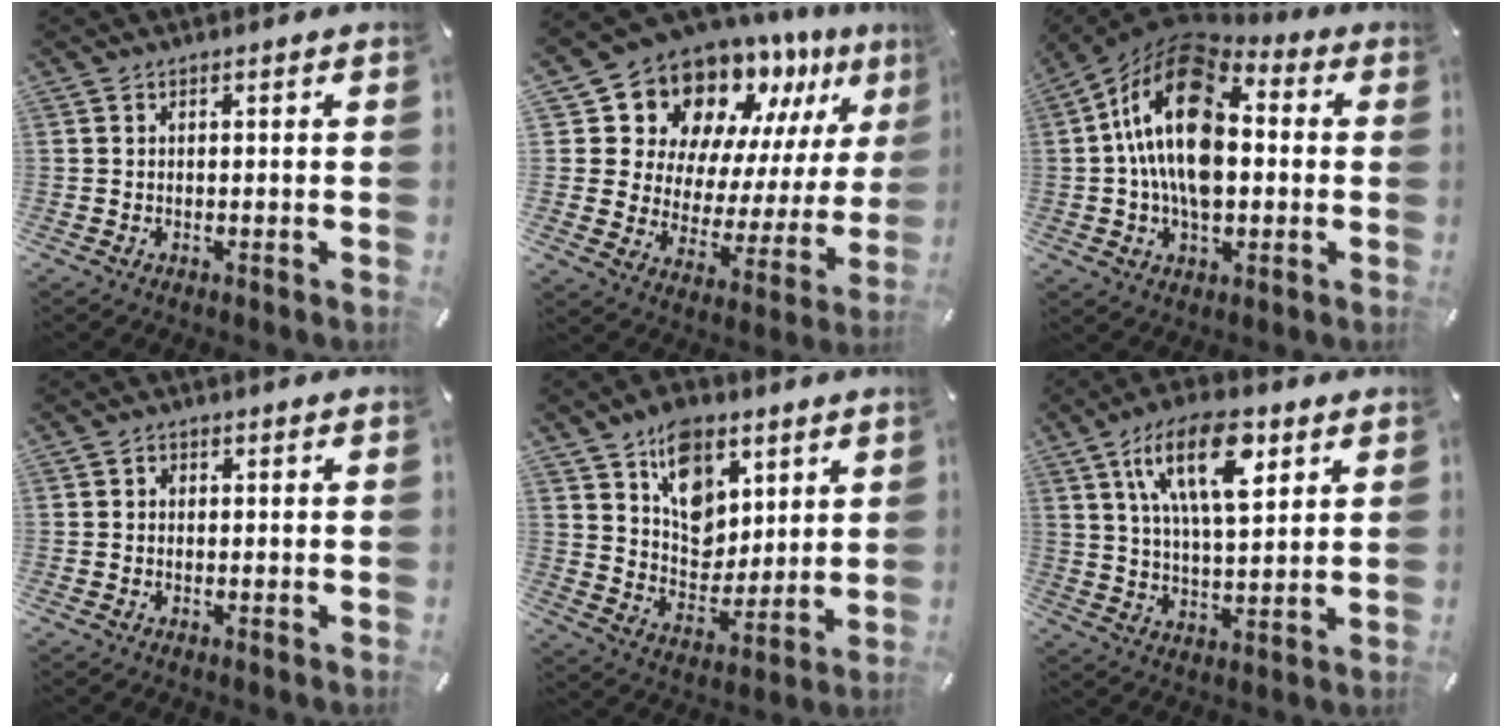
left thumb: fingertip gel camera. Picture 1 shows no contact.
{"total": 14.5, "force": [11.8, 7.9, 2.9], "torque": [-0.069, -0.121, 0.204]}
{"total": 20.5, "force": [1.7, 13.4, 15.4], "torque": [-0.311, 0.001, 0.020]}
{"total": 0.9, "force": [0.0, 0.8, 0.3], "torque": [-0.006, 0.006, -0.002]}
{"total": 12.8, "force": [7.1, 9.3, 5.2], "torque": [-0.082, -0.043, 0.134]}
{"total": 16.2, "force": [7.8, 7.2, 12.2], "torque": [-0.223, -0.014, 0.128]}